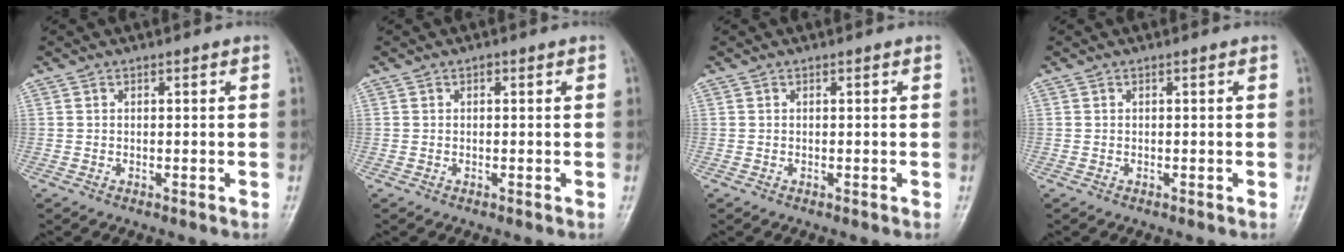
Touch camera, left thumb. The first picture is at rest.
{"total": 0.5, "force": [0.2, 0.4, 0.3], "torque": [0.000, 0.001, 0.000]}
{"total": 0.0}
{"total": 0.0}